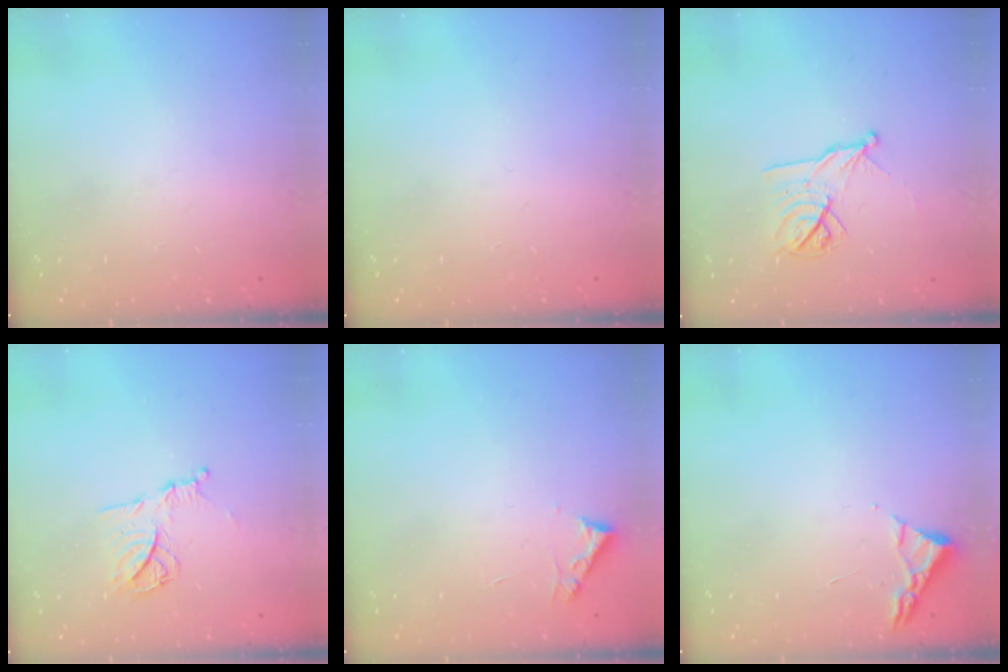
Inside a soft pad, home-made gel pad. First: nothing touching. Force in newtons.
{"total": 0.0}
{"total": 11.3, "press": 11.3, "slide": 0.5}
{"total": 11.0, "press": 10.9, "slide": 1.1}
{"total": 2.7, "press": 2.7, "slide": 0.3}
{"total": 3.0, "press": 2.9, "slide": 0.4}